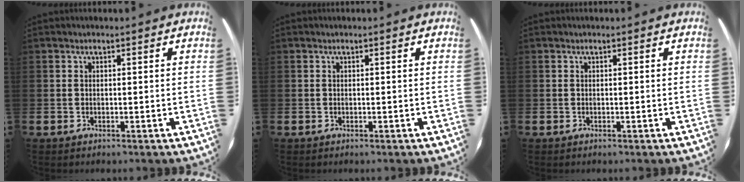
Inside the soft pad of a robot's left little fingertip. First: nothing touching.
{"total": 0.0}
{"total": 0.0}